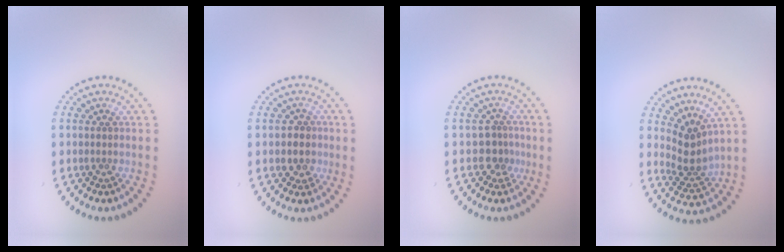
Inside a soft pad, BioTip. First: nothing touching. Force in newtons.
{"total": 2.1, "press": 2.0, "slide": 0.9}
{"total": 2.1, "press": 1.6, "slide": 1.3}
{"total": 2.9, "press": 2.0, "slide": 2.1}